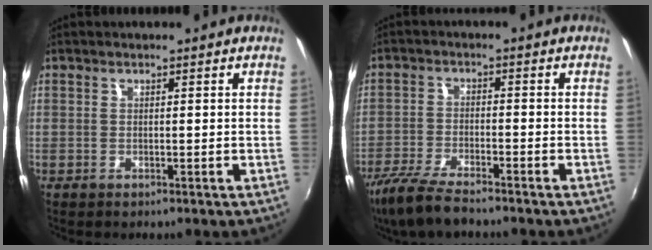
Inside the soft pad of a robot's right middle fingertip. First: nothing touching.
{"total": 10.0, "force": [-8.1, 1.9, 5.5], "torque": [-0.135, -0.030, -0.150]}